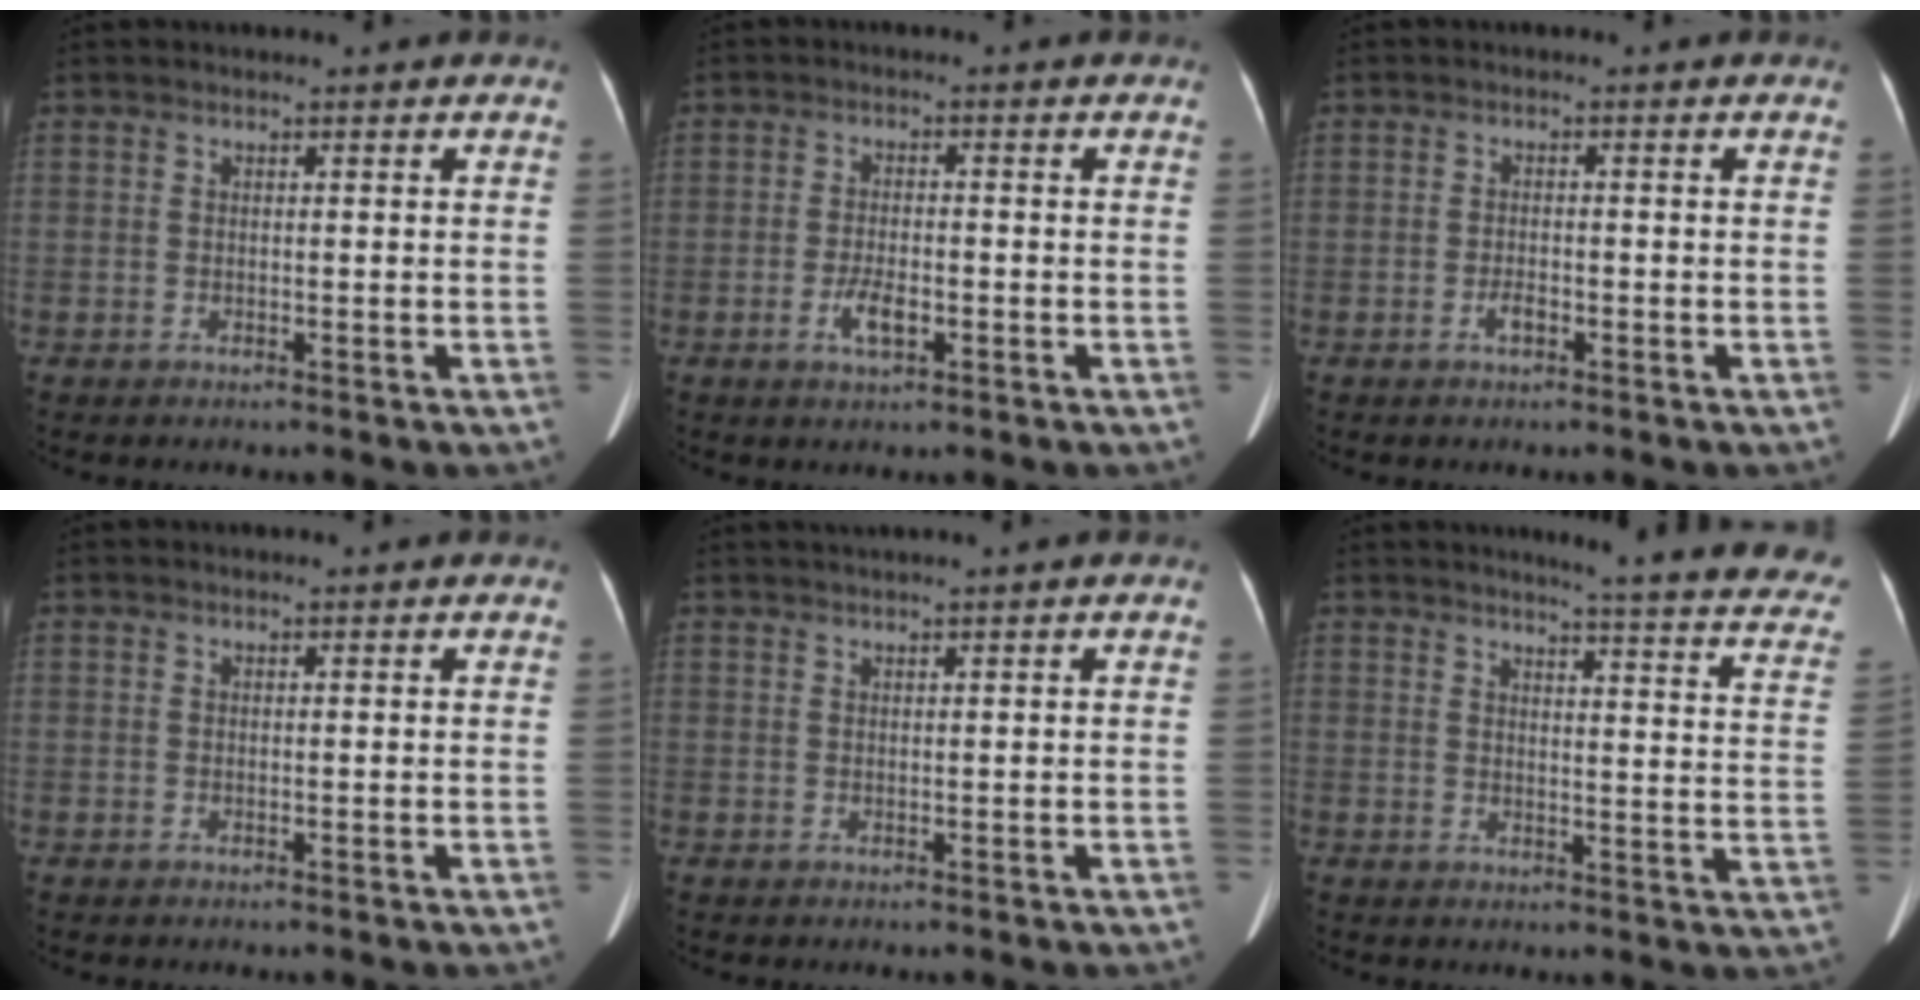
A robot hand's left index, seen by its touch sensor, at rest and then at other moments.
{"total": 3.7, "force": [-1.6, 1.3, 3.0], "torque": [-0.062, 0.000, -0.026]}
{"total": 1.6, "force": [-0.9, 0.6, 1.1], "torque": [-0.022, 0.001, -0.014]}
{"total": 0.0}
{"total": 1.4, "force": [0.9, -0.4, 1.0], "torque": [-0.024, 0.011, 0.023]}
{"total": 18.9, "force": [17.0, 0.9, 8.2], "torque": [-0.092, -0.079, 0.171]}